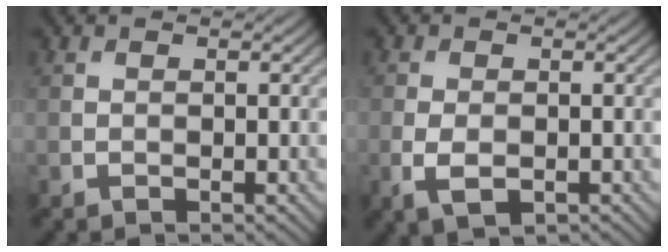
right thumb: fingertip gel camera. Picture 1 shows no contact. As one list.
[{"total": 3.4, "force": [-1.2, 1.8, 2.6], "torque": [-0.064, -0.009, -0.021]}]